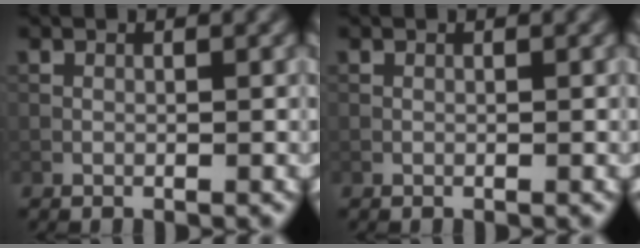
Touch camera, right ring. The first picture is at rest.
{"total": 0.0}